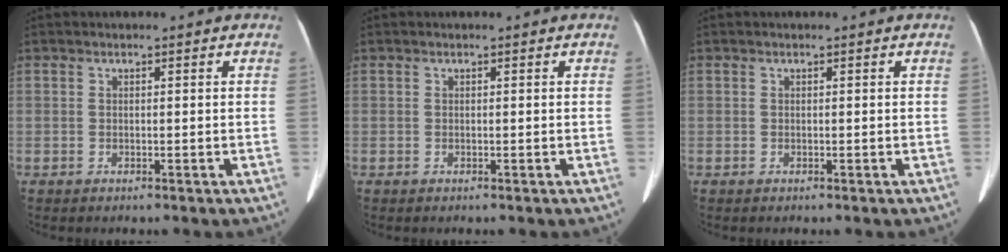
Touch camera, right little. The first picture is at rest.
{"total": 0.0}
{"total": 0.0}